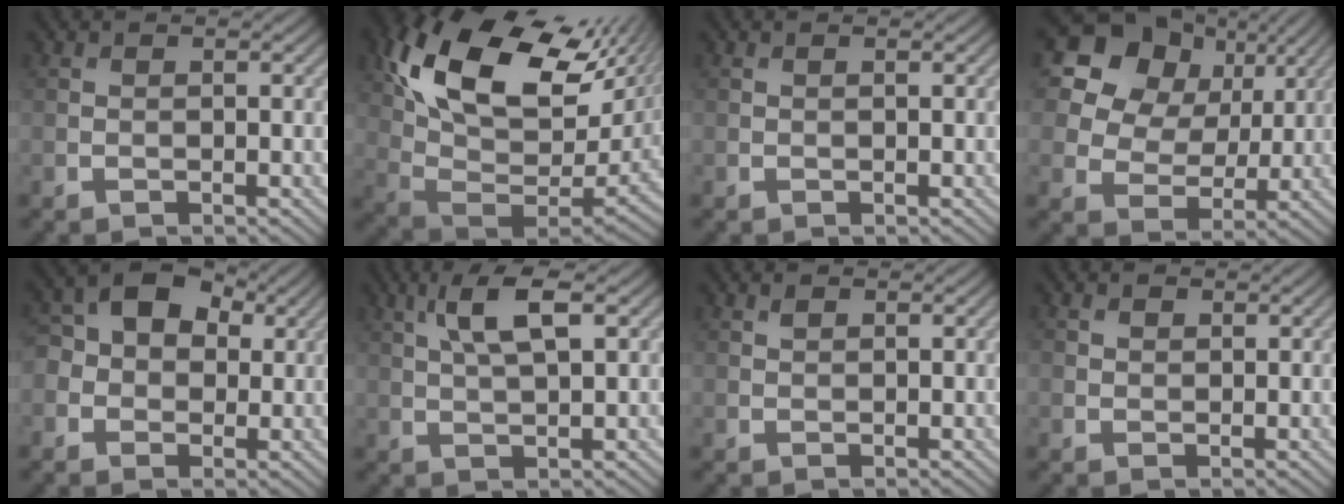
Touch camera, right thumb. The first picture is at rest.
{"total": 18.7, "force": [7.5, 10.2, 13.8], "torque": [-0.294, 0.005, 0.147]}
{"total": 0.0}
{"total": 14.1, "force": [7.0, 10.4, 6.5], "torque": [-0.188, 0.053, 0.143]}
{"total": 7.3, "force": [0.7, 6.1, 4.1], "torque": [-0.081, 0.015, -0.003]}
{"total": 5.6, "force": [2.2, 1.6, 4.9], "torque": [-0.108, 0.005, 0.042]}
{"total": 0.6, "force": [0.4, 0.3, 0.3], "torque": [-0.009, -0.001, 0.009]}
{"total": 0.9, "force": [0.5, 0.7, 0.3], "torque": [-0.007, -0.002, 0.008]}